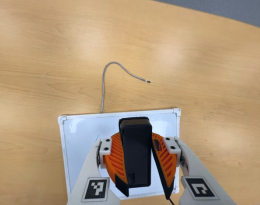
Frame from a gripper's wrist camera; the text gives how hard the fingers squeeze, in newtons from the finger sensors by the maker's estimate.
{"total": 9.4, "left": 9.9, "right": 9.0}